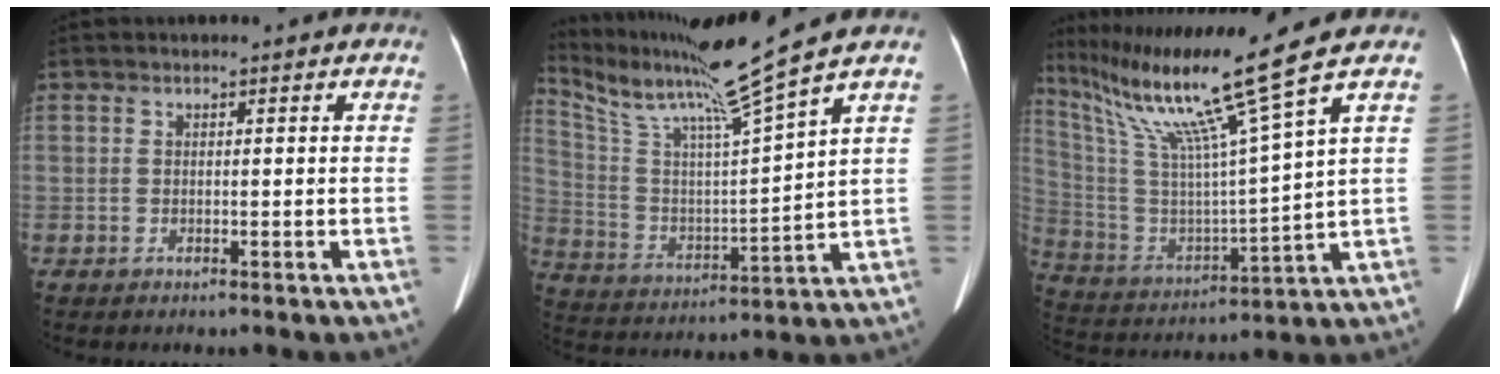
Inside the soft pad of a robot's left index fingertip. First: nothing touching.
{"total": 15.6, "force": [12.8, -2.9, 8.5], "torque": [-0.168, -0.017, 0.236]}
{"total": 17.6, "force": [12.4, -3.3, 12.0], "torque": [-0.221, -0.023, 0.231]}